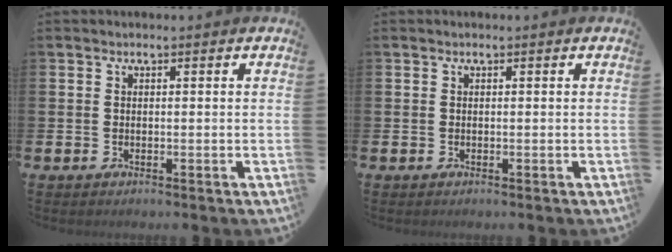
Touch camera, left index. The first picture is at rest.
{"total": 0.0}